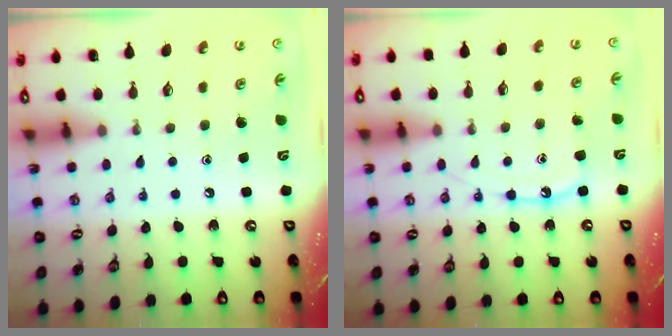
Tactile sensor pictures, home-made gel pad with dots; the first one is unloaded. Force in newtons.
{"total": 10.2, "press": 10.1, "slide": 0.5}